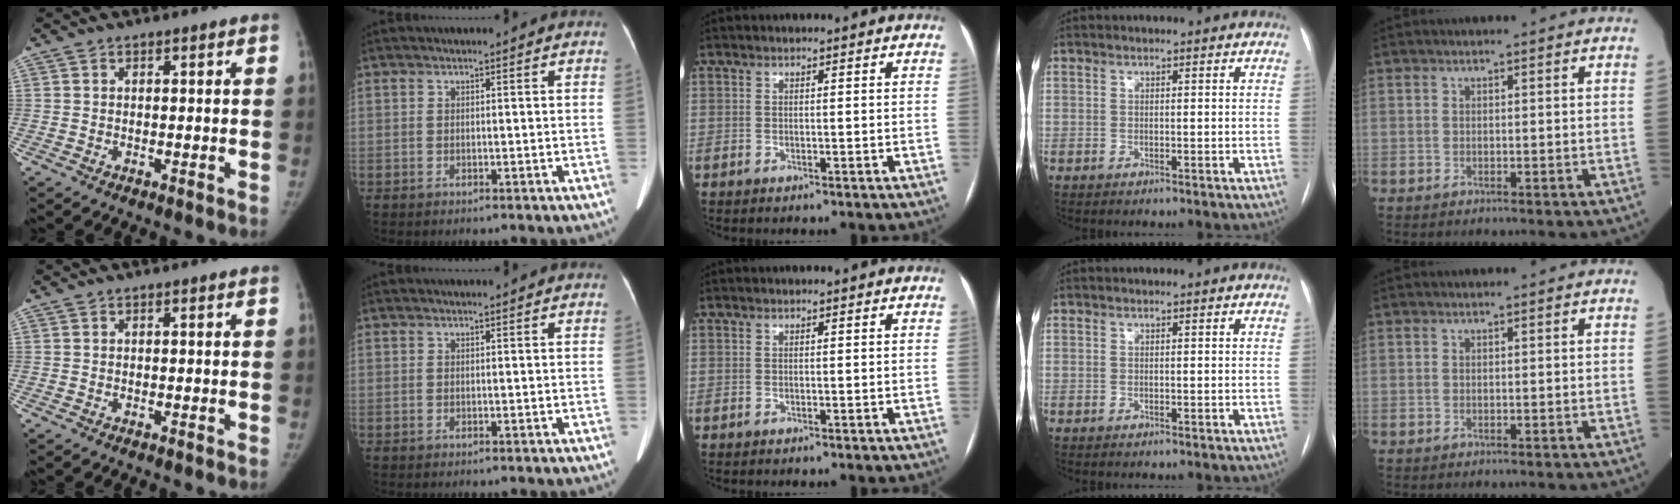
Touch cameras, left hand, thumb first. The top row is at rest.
{}